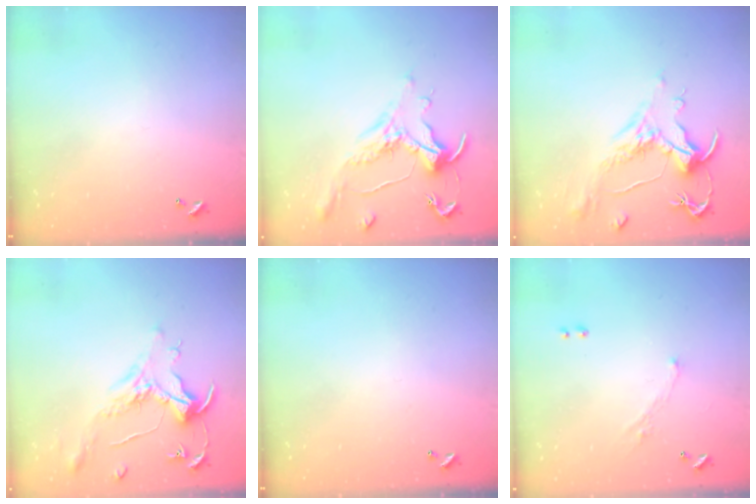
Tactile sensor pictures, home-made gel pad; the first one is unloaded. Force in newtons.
{"total": 1.1, "press": 1.0, "slide": 0.5}
{"total": 1.6, "press": 0.8, "slide": 1.4}
{"total": 1.6, "press": 1.4, "slide": 0.7}
{"total": 0.0}
{"total": 3.5, "press": 3.4, "slide": 0.8}